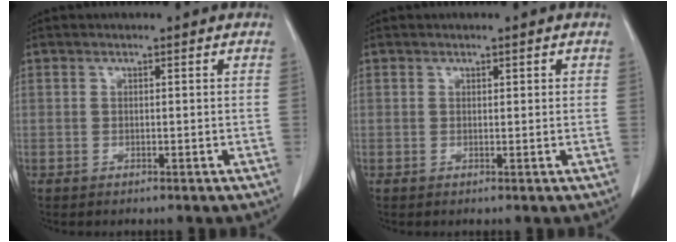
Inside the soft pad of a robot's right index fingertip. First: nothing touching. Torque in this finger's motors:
{"motor_torque": [-0.01, -0.05, 0.05, -0.01]}